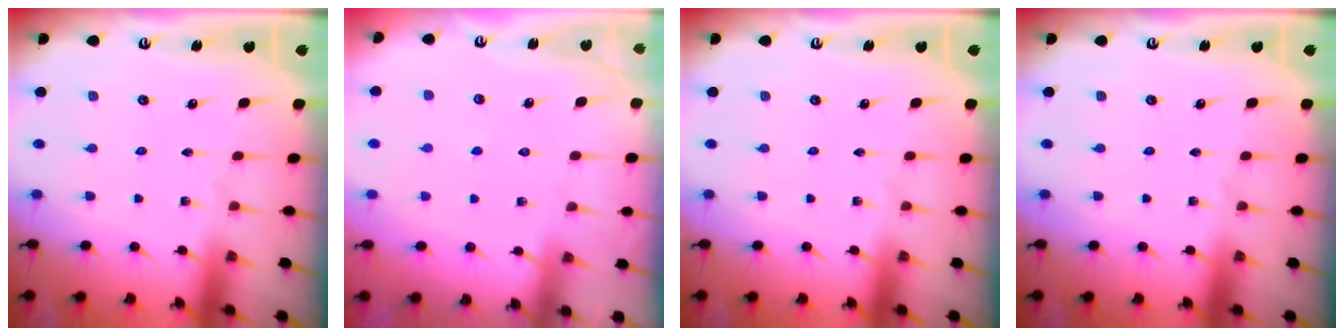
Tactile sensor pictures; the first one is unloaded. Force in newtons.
{"total": 5.7, "press": 5.7, "slide": 0.7}
{"total": 0.0}
{"total": 0.0}